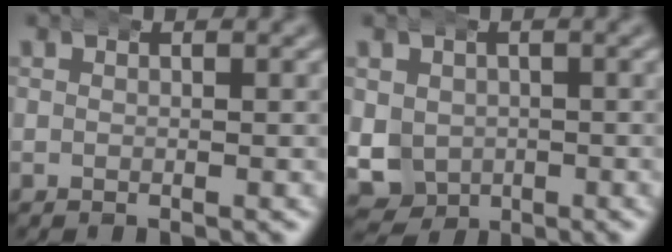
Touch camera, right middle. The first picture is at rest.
{"total": 9.0, "force": [-2.2, 8.2, 3.0], "torque": [-0.072, -0.043, -0.027]}